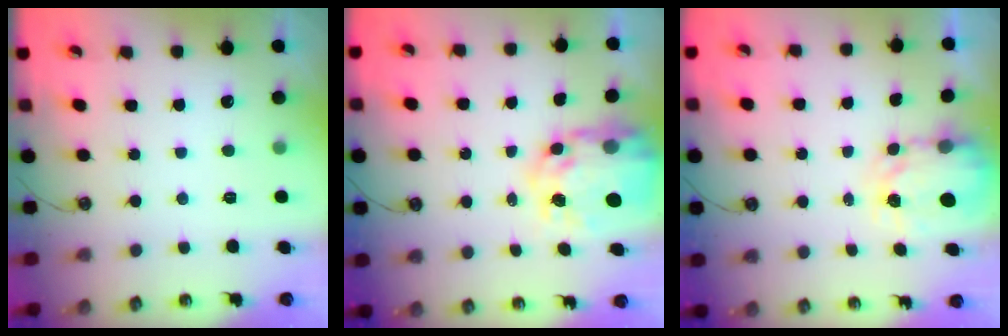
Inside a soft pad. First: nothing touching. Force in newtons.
{"total": 12.5, "press": 12.4, "slide": 0.9}
{"total": 4.0, "press": 3.9, "slide": 0.3}